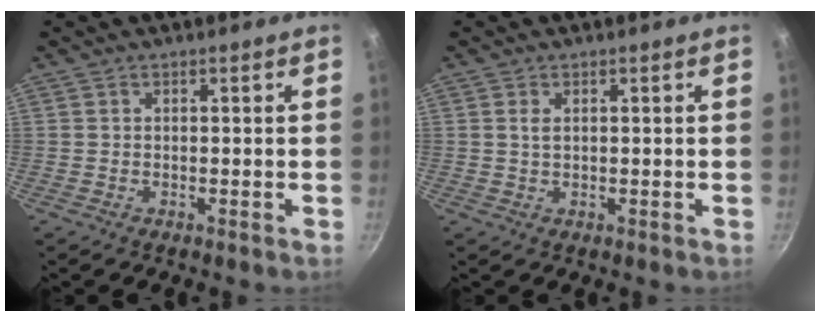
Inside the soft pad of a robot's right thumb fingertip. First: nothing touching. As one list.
[{"total": 1.4, "force": [0.4, 0.8, 1.1], "torque": [-0.021, -0.001, 0.009]}]